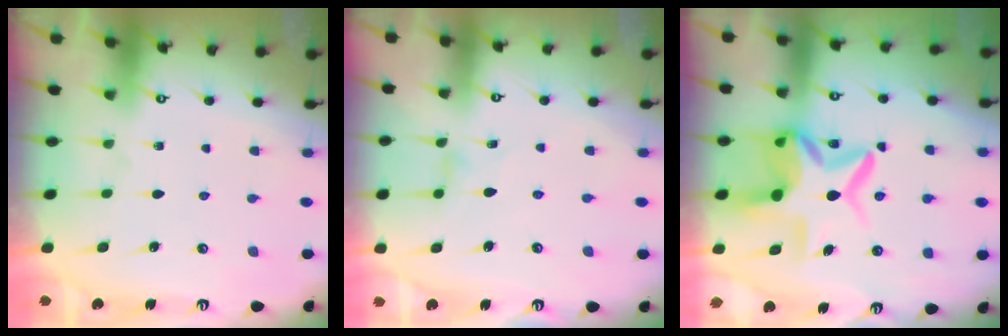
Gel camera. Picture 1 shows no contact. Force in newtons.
{"total": 0.8, "press": 0.7, "slide": 0.4}
{"total": 10.8, "press": 10.7, "slide": 1.6}